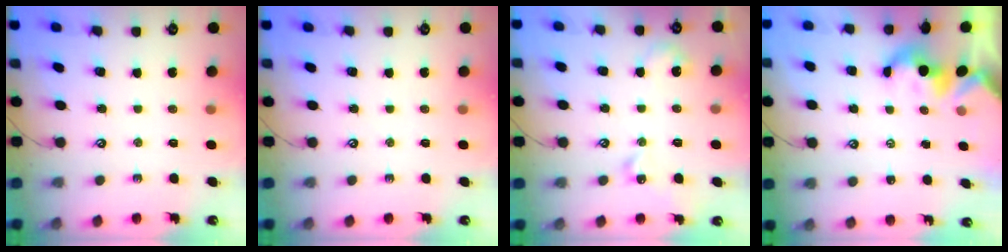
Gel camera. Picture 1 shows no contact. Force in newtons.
{"total": 0.0}
{"total": 5.3, "press": 5.2, "slide": 0.7}
{"total": 1.9, "press": 1.9, "slide": 0.2}